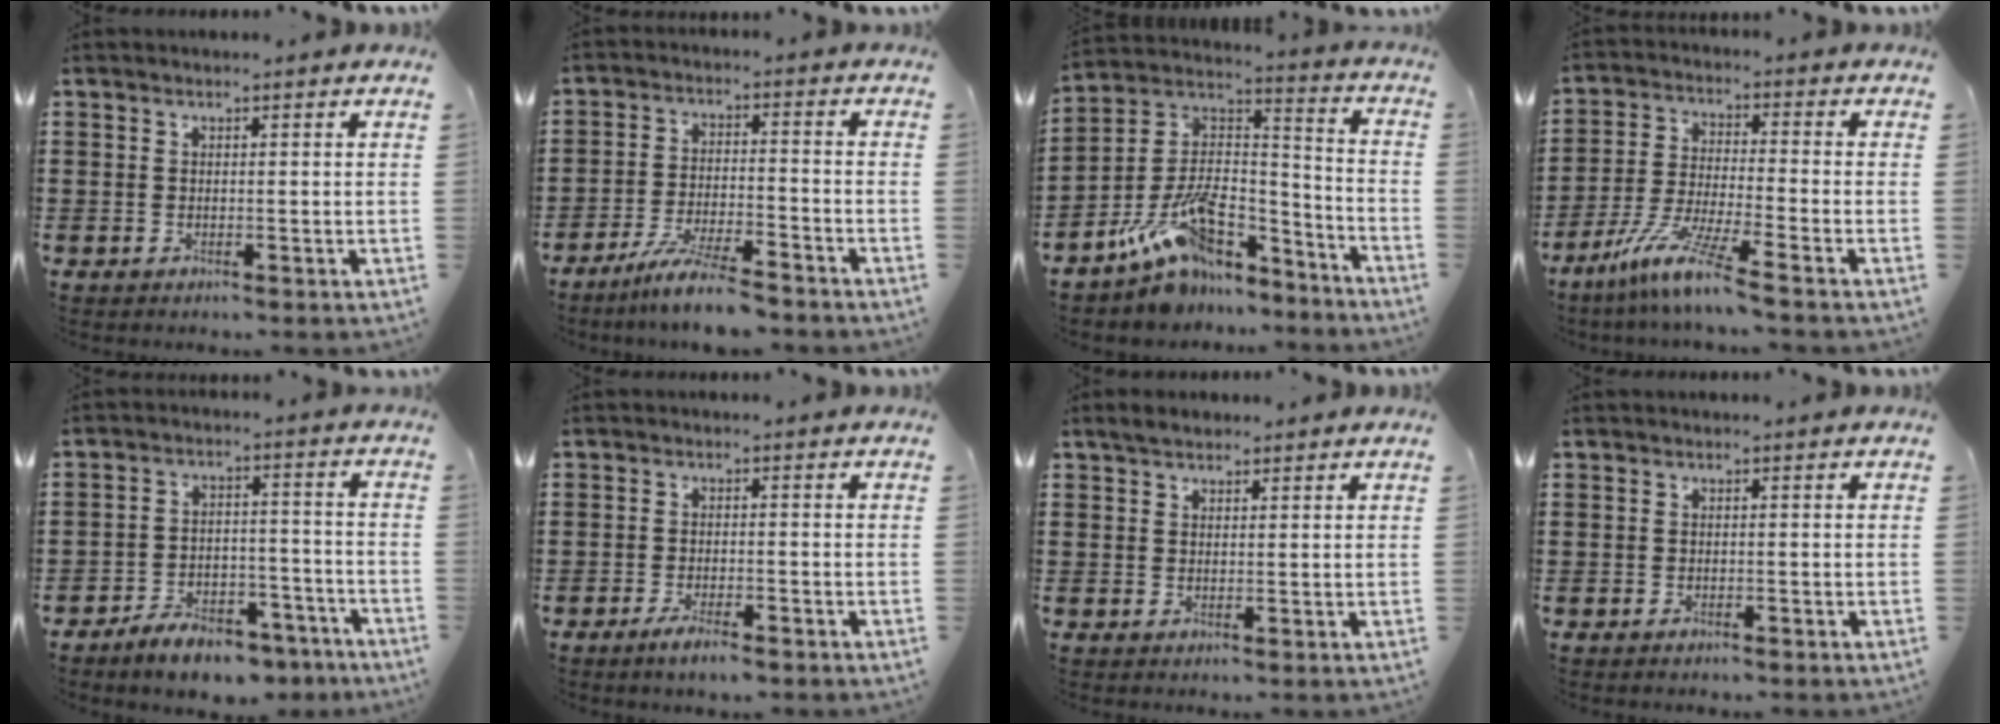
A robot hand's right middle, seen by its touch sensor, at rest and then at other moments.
{"total": 7.3, "force": [-6.3, 0.2, 3.7], "torque": [-0.075, -0.009, -0.118]}
{"total": 11.0, "force": [-7.7, 4.8, 6.3], "torque": [-0.136, 0.010, -0.152]}
{"total": 9.0, "force": [-7.0, -0.2, 5.7], "torque": [-0.123, -0.013, -0.138]}
{"total": 7.2, "force": [-6.5, 1.8, 2.4], "torque": [-0.036, 0.019, -0.121]}
{"total": 3.0, "force": [-2.4, 0.3, 1.8], "torque": [-0.038, 0.000, -0.045]}
{"total": 1.7, "force": [1.5, 0.8, 0.4], "torque": [-0.004, 0.002, 0.026]}
{"total": 0.7, "force": [-0.7, 0.1, 0.1], "torque": [-0.003, -0.002, -0.014]}